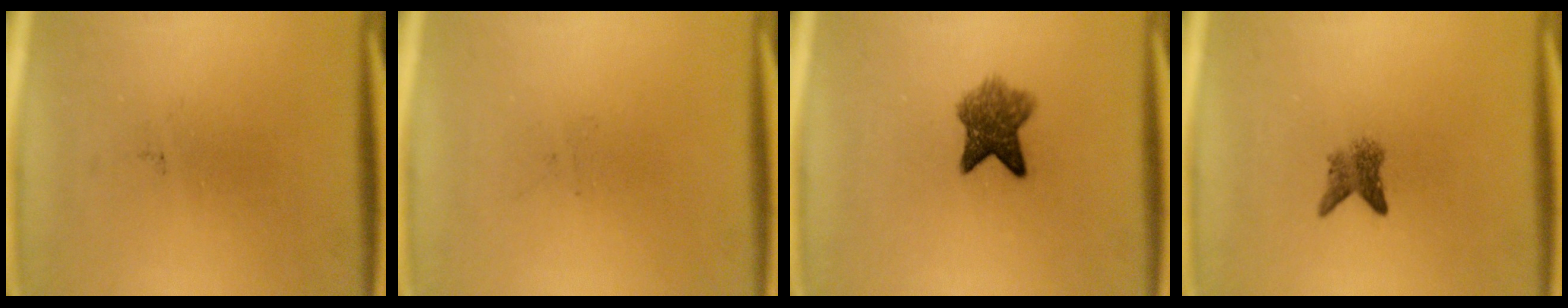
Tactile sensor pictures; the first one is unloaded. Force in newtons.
{"total": 0.0}
{"total": 5.9}
{"total": 2.6}